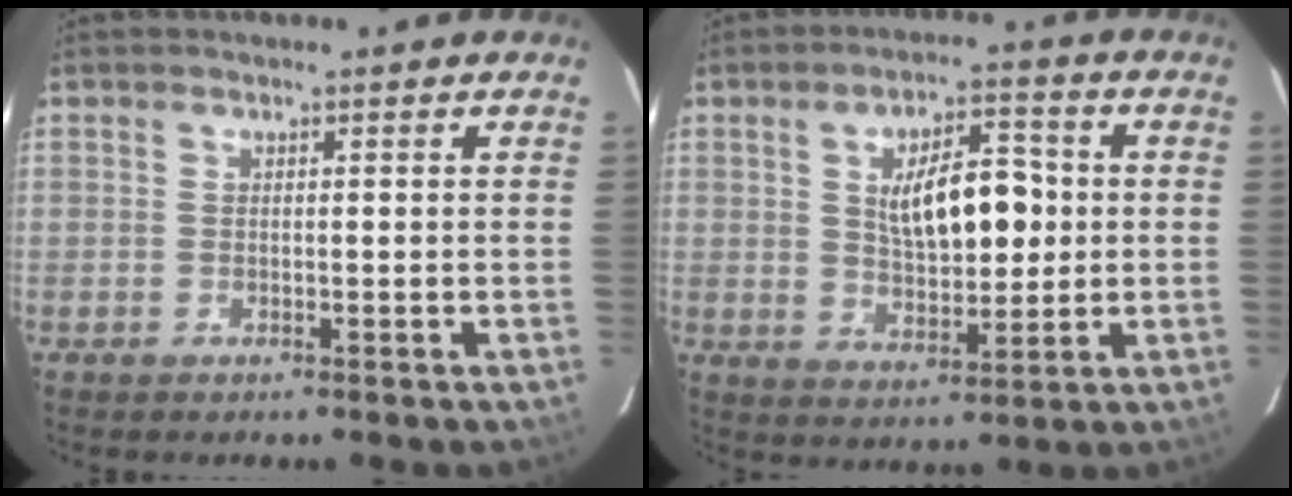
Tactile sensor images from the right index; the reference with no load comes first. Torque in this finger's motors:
{"motor_torque": [0.54, -0.10, 0.30, 0.12]}